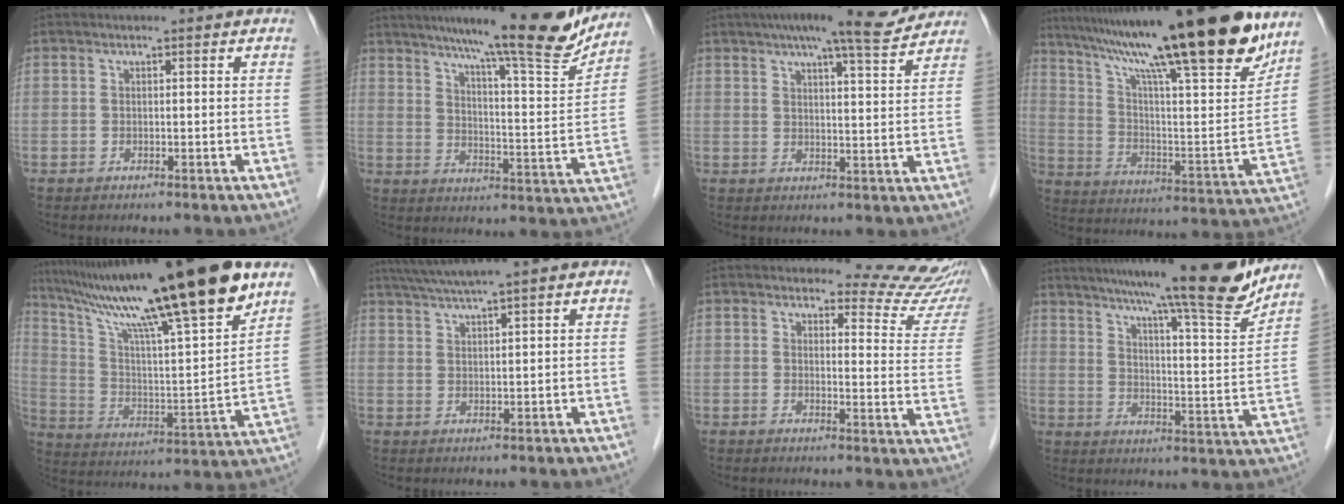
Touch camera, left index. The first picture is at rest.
{"total": 17.4, "force": [15.0, 0.9, 8.6], "torque": [-0.123, -0.029, 0.205]}
{"total": 12.2, "force": [10.4, 1.4, 6.2], "torque": [-0.091, 0.015, 0.133]}
{"total": 28.0, "force": [21.2, 2.6, 18.2], "torque": [-0.298, -0.020, 0.321]}
{"total": 25.2, "force": [18.7, 0.4, 16.8], "torque": [-0.288, -0.002, 0.309]}
{"total": 6.3, "force": [5.3, -1.0, 3.4], "torque": [-0.062, 0.025, 0.092]}
{"total": 11.7, "force": [11.4, 2.5, 1.2], "torque": [0.016, -0.085, 0.093]}
{"total": 18.6, "force": [15.7, 0.3, 9.9], "torque": [-0.139, -0.025, 0.217]}